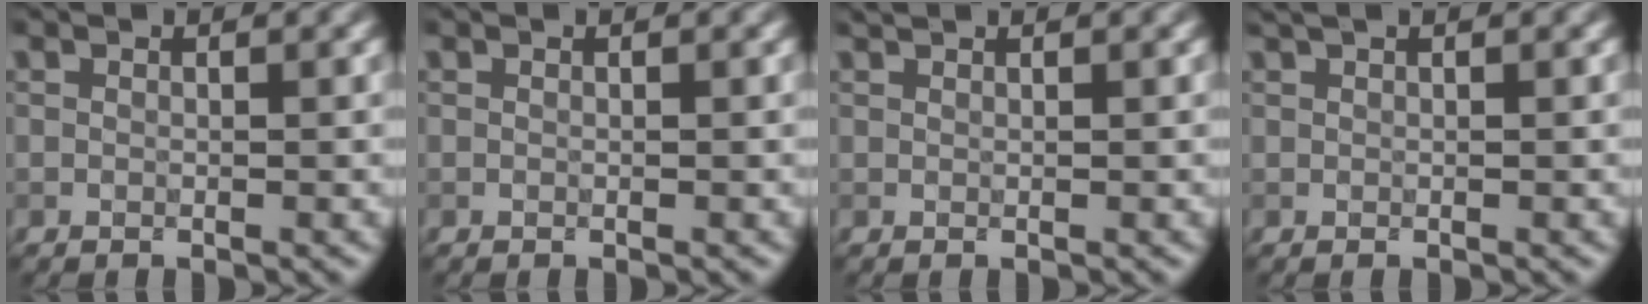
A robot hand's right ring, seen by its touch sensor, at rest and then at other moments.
{"total": 0.0}
{"total": 1.2, "force": [1.0, 0.3, 0.5], "torque": [0.001, 0.003, 0.008]}
{"total": 2.4, "force": [1.6, 1.0, 1.5], "torque": [-0.008, 0.008, 0.006]}